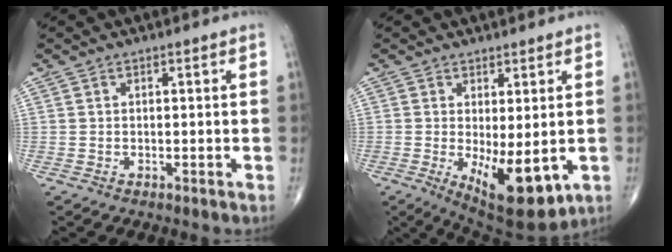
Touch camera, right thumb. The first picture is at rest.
{"total": 11.1, "force": [-2.0, 4.3, 10.0], "torque": [-0.141, -0.023, -0.010]}